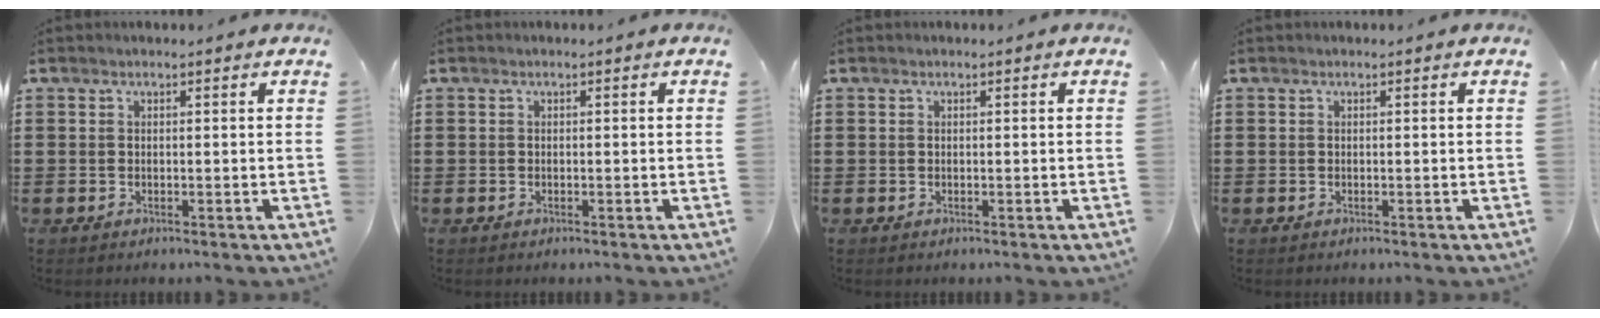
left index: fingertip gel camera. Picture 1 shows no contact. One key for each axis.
{"total": 0.0}
{"total": 0.0}
{"total": 0.0}